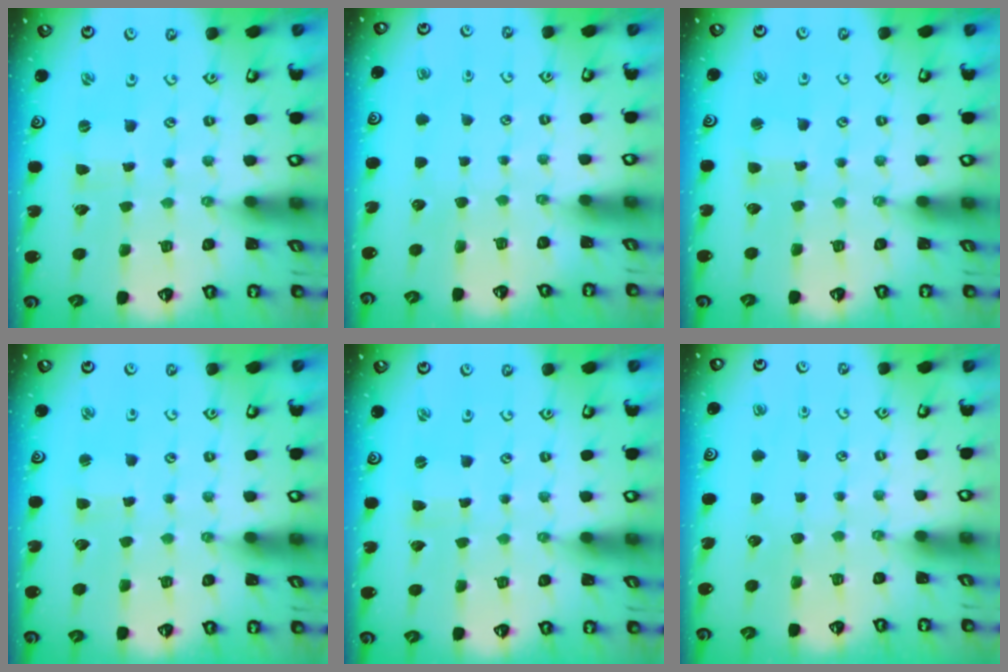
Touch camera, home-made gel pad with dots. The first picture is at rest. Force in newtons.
{"total": 0.0}
{"total": 2.3, "press": 2.3, "slide": 0.4}
{"total": 2.4, "press": 2.3, "slide": 0.3}
{"total": 0.0}
{"total": 0.0}